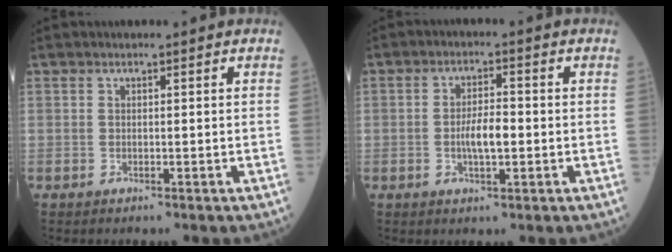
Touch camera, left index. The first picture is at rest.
{"total": 4.5, "force": [-1.2, 1.5, 4.1], "torque": [-0.079, 0.000, -0.027]}